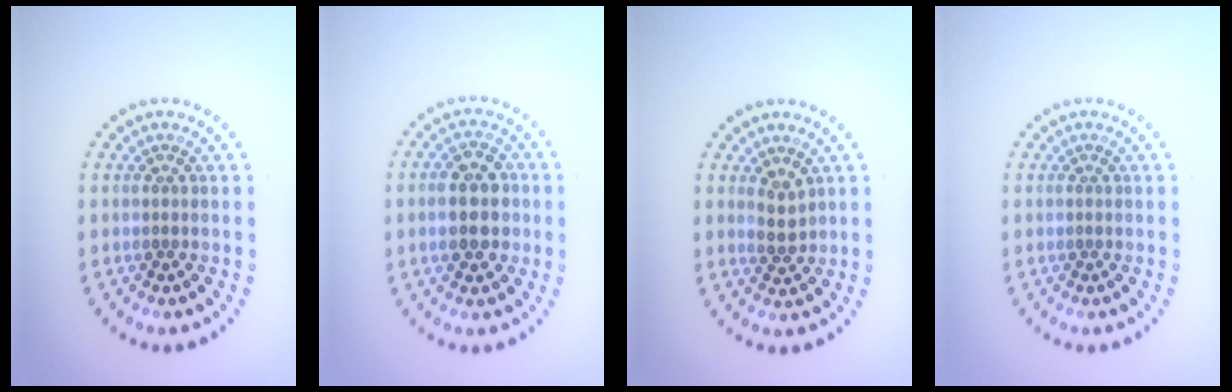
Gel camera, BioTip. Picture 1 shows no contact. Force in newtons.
{"total": 4.4, "press": 4.3, "slide": 0.3}
{"total": 1.9, "press": 1.8, "slide": 0.7}
{"total": 0.0}